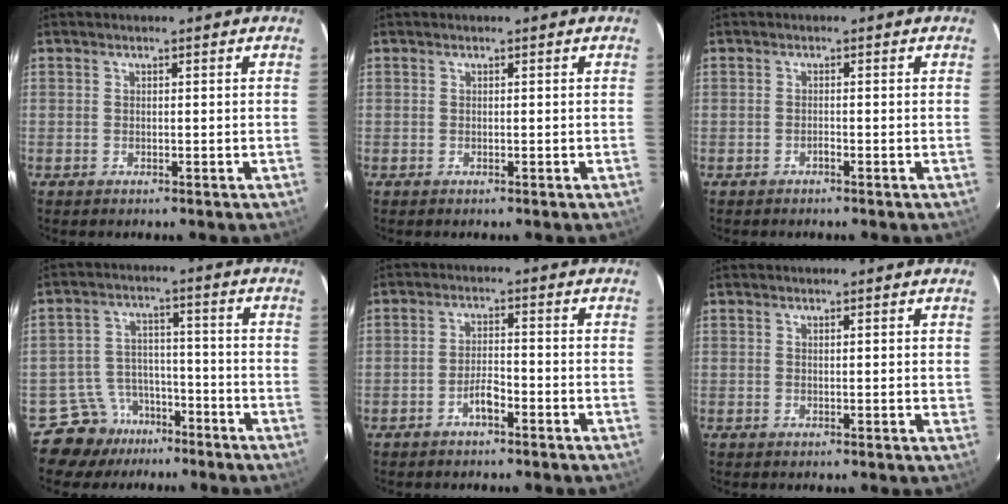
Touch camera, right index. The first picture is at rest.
{"total": 0.0}
{"total": 0.5, "force": [-0.4, 0.0, 0.3], "torque": [-0.007, 0.001, -0.008]}
{"total": 7.7, "force": [-5.4, 5.5, -0.3], "torque": [0.005, 0.036, -0.085]}
{"total": 2.9, "force": [-1.8, 0.8, 2.2], "torque": [-0.039, 0.005, -0.032]}
{"total": 1.3, "force": [0.9, 0.3, 1.0], "torque": [-0.018, 0.000, 0.011]}